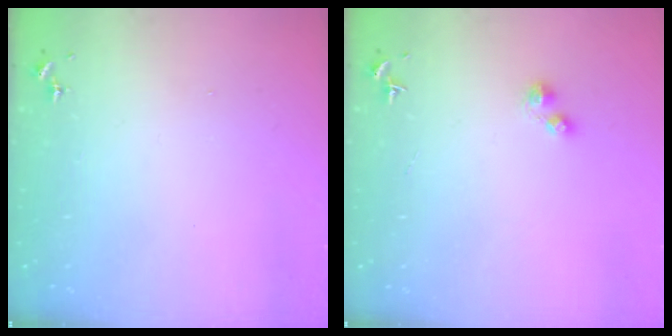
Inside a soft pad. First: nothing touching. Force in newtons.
{"total": 1.6, "press": 1.6, "slide": 0.2}